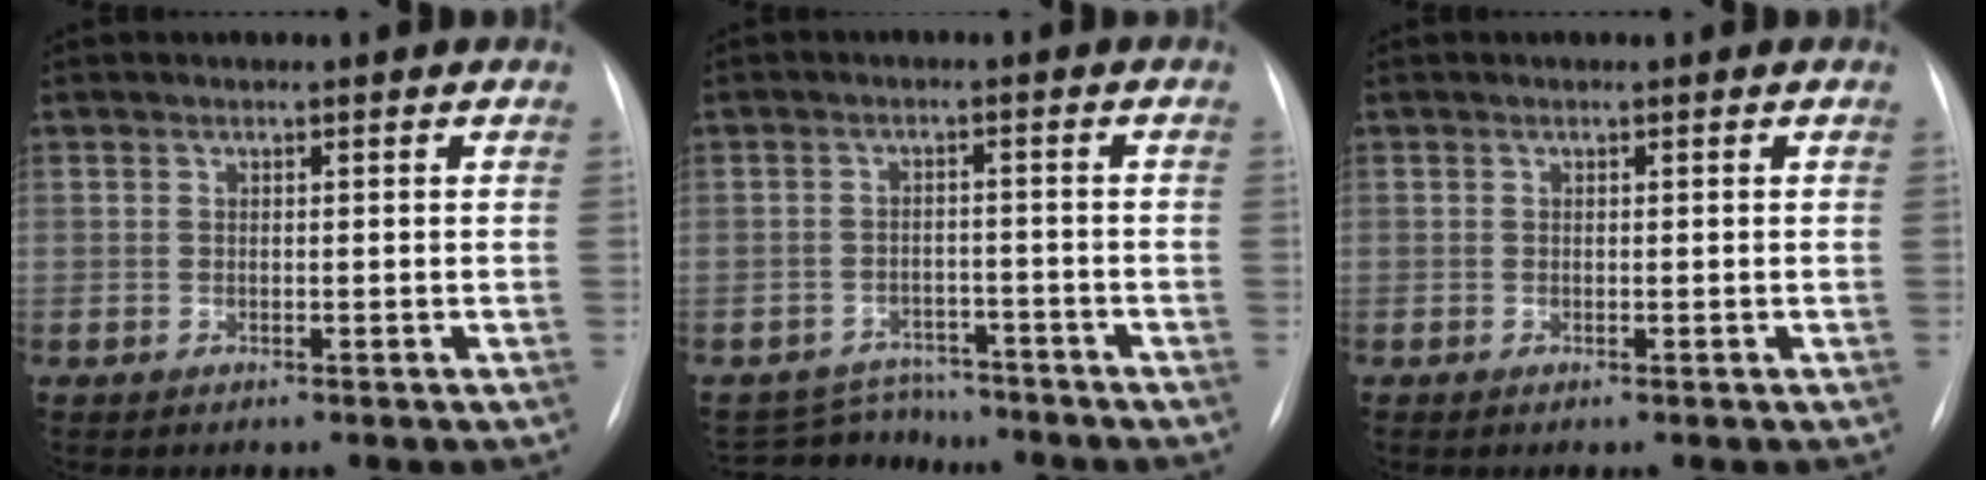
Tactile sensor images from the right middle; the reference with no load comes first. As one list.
[{"total": 6.9, "force": [-6.3, 2.7, -0.6], "torque": [0.013, 0.016, -0.093]}, {"total": 0.0}]